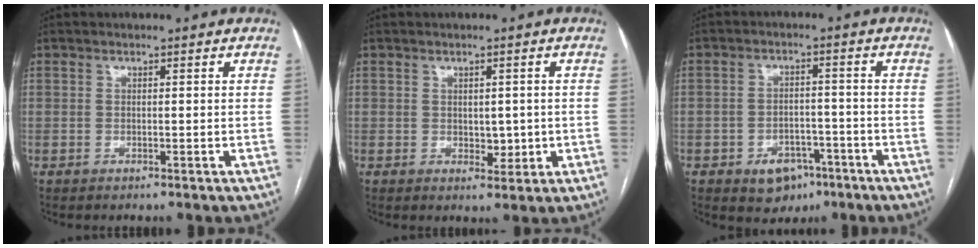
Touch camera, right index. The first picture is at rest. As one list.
[{"total": 3.1, "force": [-0.1, 2.1, 2.3], "torque": [-0.030, 0.000, 0.008]}, {"total": 6.4, "force": [-3.5, 4.4, 3.0], "torque": [-0.040, 0.009, -0.045]}]